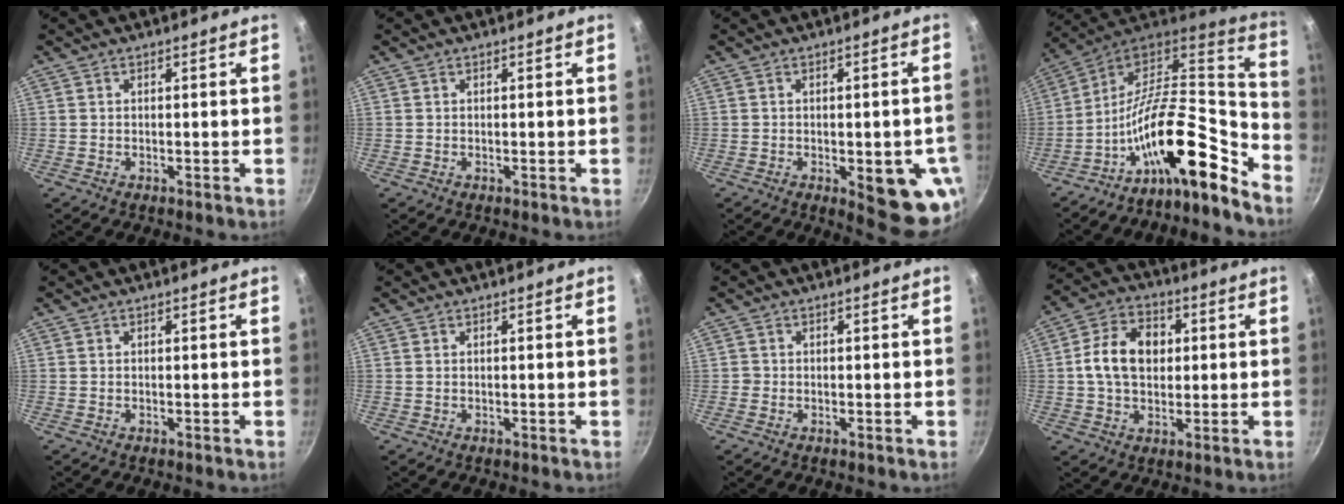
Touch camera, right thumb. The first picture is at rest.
{"total": 0.0}
{"total": 12.3, "force": [-3.3, 4.5, 11.0], "torque": [-0.092, 0.000, -0.035]}
{"total": 20.2, "force": [-12.6, 6.8, 14.2], "torque": [-0.172, 0.090, -0.242]}
{"total": 0.0}
{"total": 0.0}
{"total": 0.7, "force": [-0.3, 0.7, 0.1], "torque": [0.000, 0.001, -0.007]}
{"total": 11.8, "force": [1.4, 8.6, 7.9], "torque": [-0.117, 0.015, 0.012]}